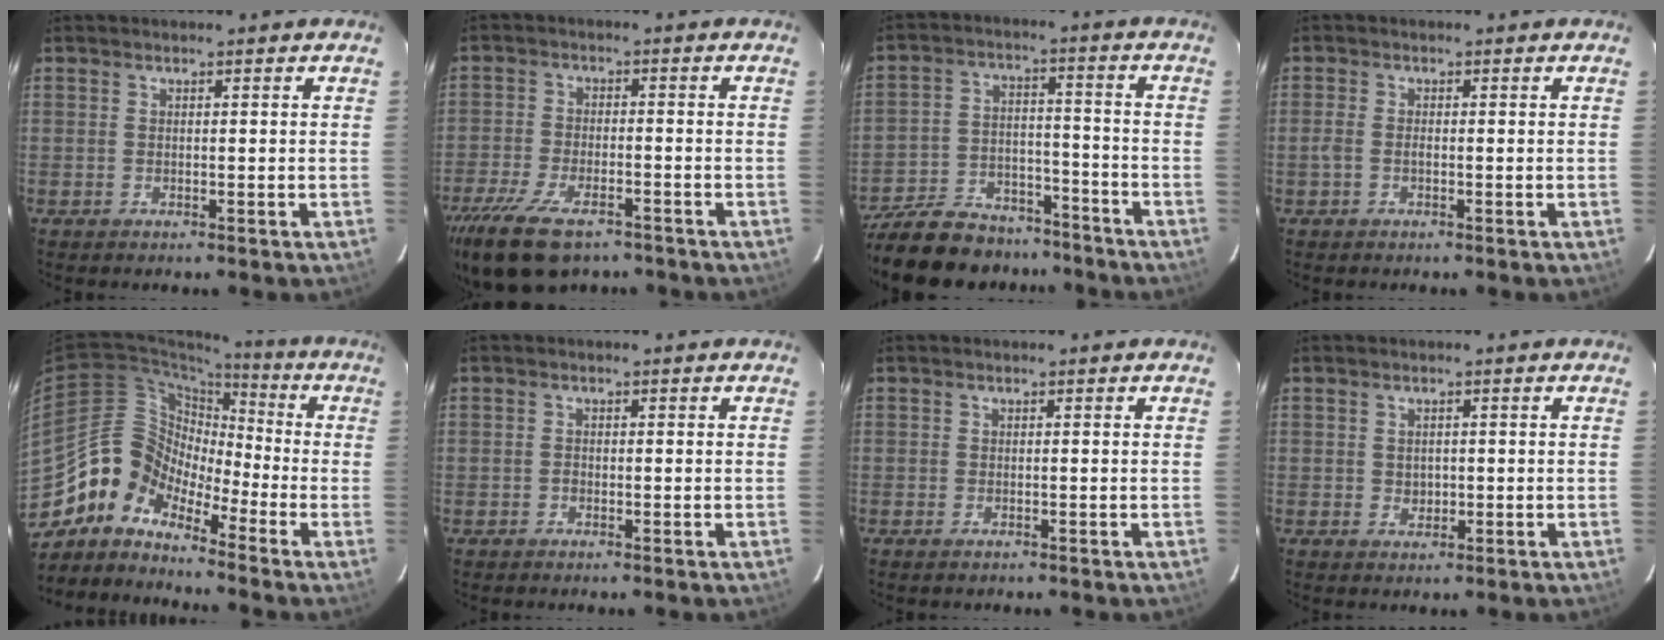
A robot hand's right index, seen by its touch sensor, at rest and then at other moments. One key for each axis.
{"total": 14.1, "fx": -9.9, "fy": 6.0, "fz": 8.1, "tx": -0.189, "ty": -0.032, "tz": -0.176}
{"total": 21.6, "fx": -17.7, "fy": 9.3, "fz": 8.2, "tx": -0.195, "ty": 0.017, "tz": -0.260}
{"total": 1.8, "fx": -0.7, "fy": 0.8, "fz": 1.5, "tx": -0.034, "ty": 0.001, "tz": -0.014}
{"total": 9.6, "fx": -6.8, "fy": 6.4, "fz": 2.1, "tx": -0.038, "ty": 0.039, "tz": -0.159}
{"total": 0.7, "fx": -0.4, "fy": 0.6, "fz": 0.2, "tx": -0.004, "ty": 0.001, "tz": -0.008}
{"total": 0.8, "fx": -0.6, "fy": 0.3, "fz": 0.4, "tx": -0.009, "ty": -0.002, "tz": -0.012}
{"total": 1.9, "fx": -0.1, "fy": 1.7, "fz": 0.8, "tx": -0.011, "ty": 0.002, "tz": 0.001}